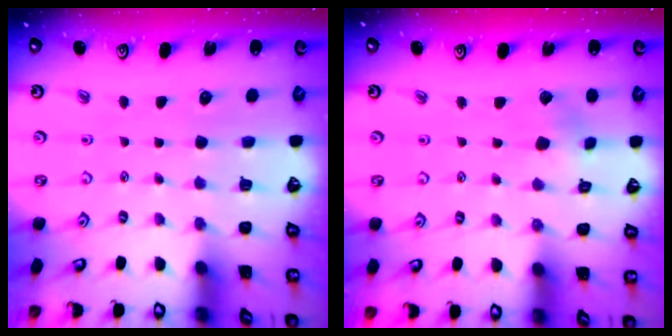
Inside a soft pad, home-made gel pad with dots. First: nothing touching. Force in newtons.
{"total": 2.5, "press": 2.4, "slide": 0.7}